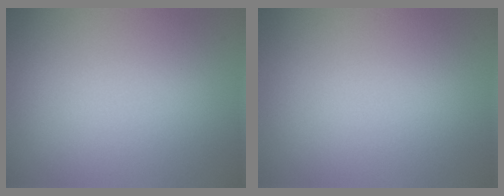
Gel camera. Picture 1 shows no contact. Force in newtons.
{"total": 0.0}